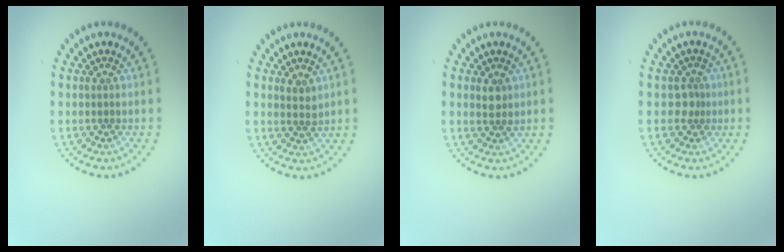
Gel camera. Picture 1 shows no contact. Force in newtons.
{"total": 1.4, "press": 1.2, "slide": 0.7}
{"total": 1.4, "press": 1.3, "slide": 0.6}
{"total": 1.4, "press": 1.1, "slide": 0.9}